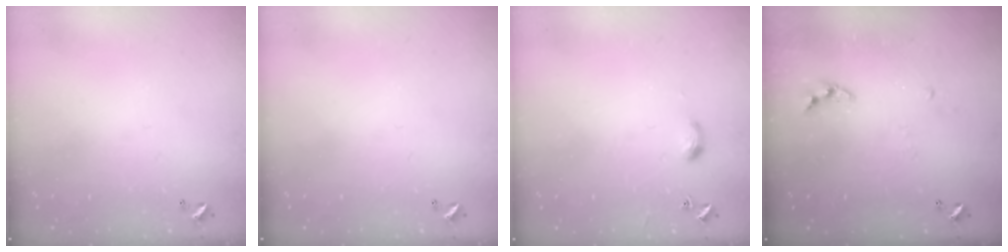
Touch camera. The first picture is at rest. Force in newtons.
{"total": 0.0}
{"total": 5.2, "press": 5.2, "slide": 0.7}
{"total": 4.2, "press": 4.2, "slide": 0.3}